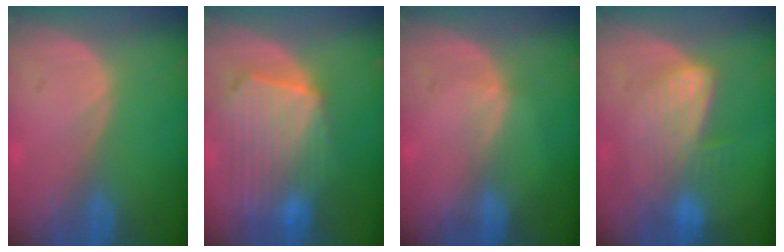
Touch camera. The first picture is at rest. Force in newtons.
{"total": 10.8, "press": 9.5, "slide": 5.2}
{"total": 1.3, "press": 0.9, "slide": 0.9}
{"total": 6.7, "press": 6.3, "slide": 2.4}